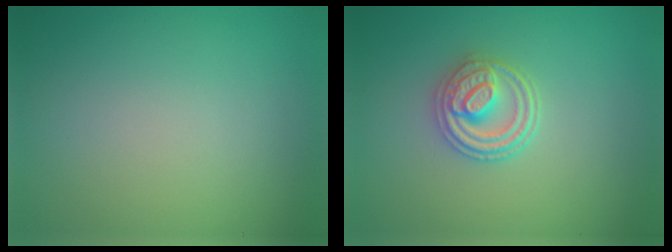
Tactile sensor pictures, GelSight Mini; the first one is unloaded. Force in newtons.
{"total": 3.6, "press": 3.3, "slide": 1.5}